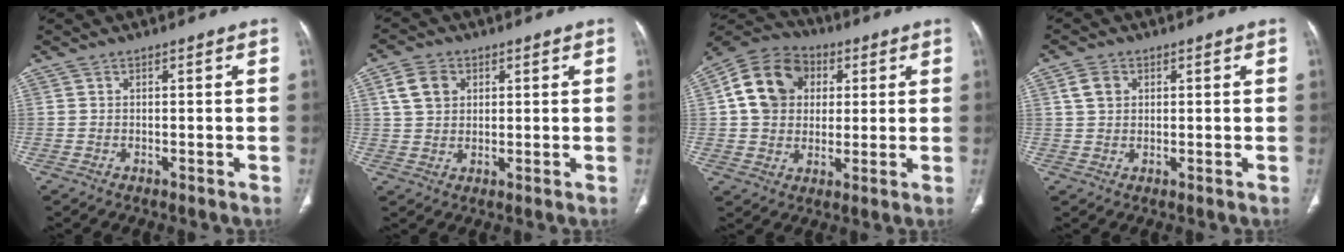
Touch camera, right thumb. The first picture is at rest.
{"total": 6.0, "force": [2.1, 4.6, 3.2], "torque": [-0.043, 0.001, 0.040]}
{"total": 14.1, "force": [2.8, 11.6, 7.5], "torque": [-0.116, 0.010, 0.041]}
{"total": 3.6, "force": [1.2, 2.8, 1.9], "torque": [-0.025, 0.002, 0.027]}